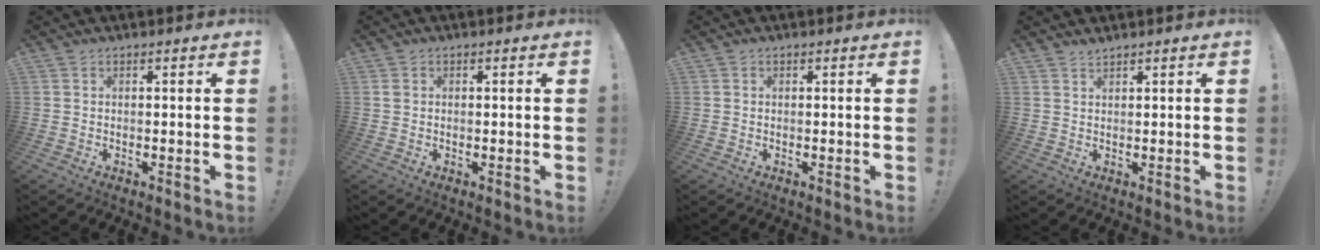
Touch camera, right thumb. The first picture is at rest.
{"total": 0.8, "force": [0.0, 0.6, 0.5], "torque": [-0.003, 0.003, -0.002]}
{"total": 0.0}
{"total": 1.4, "force": [1.3, 0.2, 0.3], "torque": [0.000, -0.009, 0.023]}